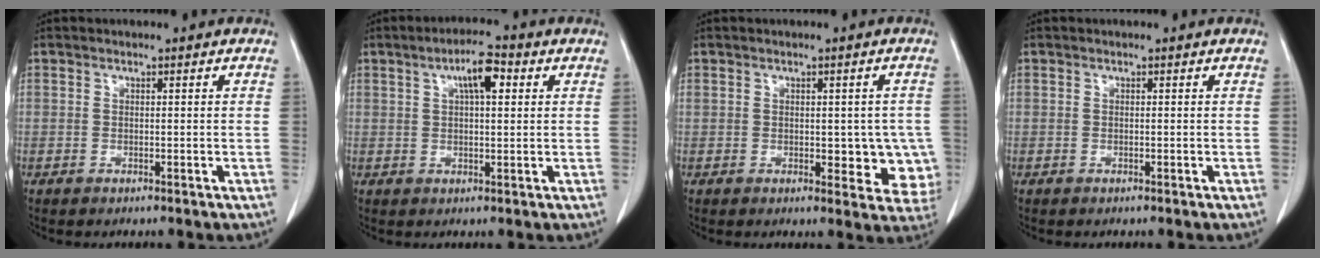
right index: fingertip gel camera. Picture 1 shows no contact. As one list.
[{"total": 5.6, "force": [2.1, 1.3, 5.0], "torque": [-0.089, 0.013, 0.033]}, {"total": 8.3, "force": [-0.4, 4.4, 7.1], "torque": [-0.075, 0.012, 0.008]}, {"total": 0.0}]